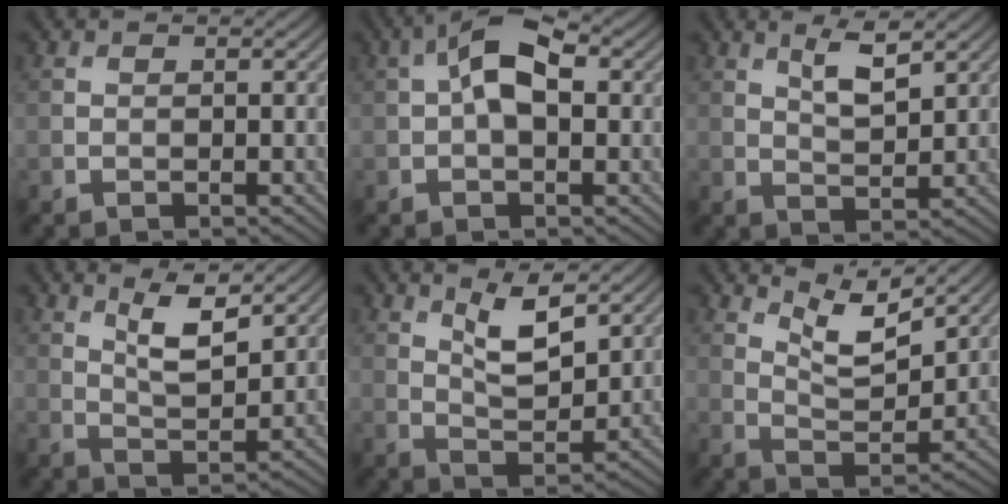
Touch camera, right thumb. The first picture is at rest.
{"total": 6.2, "force": [1.0, 3.3, 5.2], "torque": [-0.099, 0.012, 0.009]}
{"total": 4.3, "force": [2.4, 1.1, 3.3], "torque": [-0.075, -0.003, 0.048]}
{"total": 5.7, "force": [3.2, 1.6, 4.4], "torque": [-0.090, -0.006, 0.061]}
{"total": 6.1, "force": [3.3, 2.1, 4.7], "torque": [-0.093, -0.009, 0.061]}
{"total": 6.9, "force": [5.1, 1.8, 4.3], "torque": [-0.090, -0.008, 0.095]}